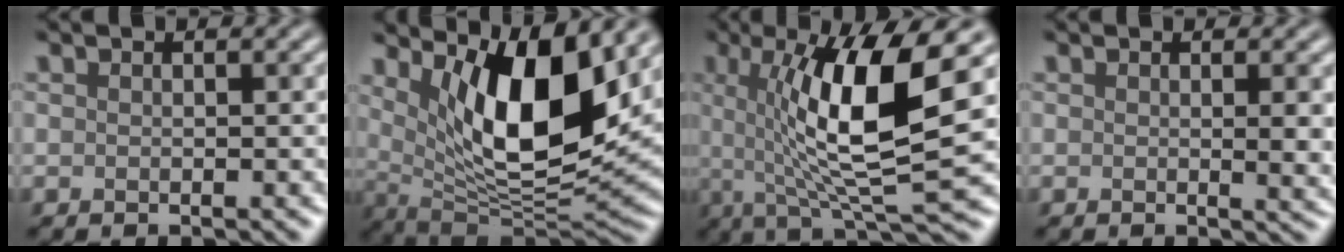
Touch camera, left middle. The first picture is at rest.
{"total": 10.9, "force": [3.8, 3.8, 9.6], "torque": [-0.150, -0.025, 0.073]}
{"total": 11.5, "force": [1.8, 2.7, 11.1], "torque": [-0.169, -0.003, 0.034]}
{"total": 2.6, "force": [0.3, 0.7, 2.5], "torque": [-0.025, -0.004, 0.003]}